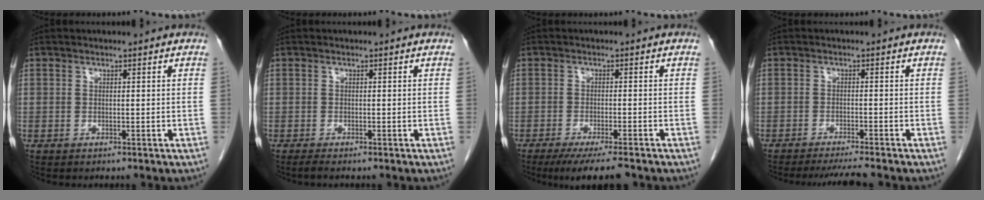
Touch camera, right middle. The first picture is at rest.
{"total": 0.8, "force": [-0.6, -0.1, 0.4], "torque": [-0.013, -0.003, -0.013]}
{"total": 7.6, "force": [-6.1, 0.4, 4.6], "torque": [-0.063, -0.018, -0.092]}
{"total": 5.1, "force": [-4.6, -0.7, 2.1], "torque": [-0.028, -0.017, -0.071]}